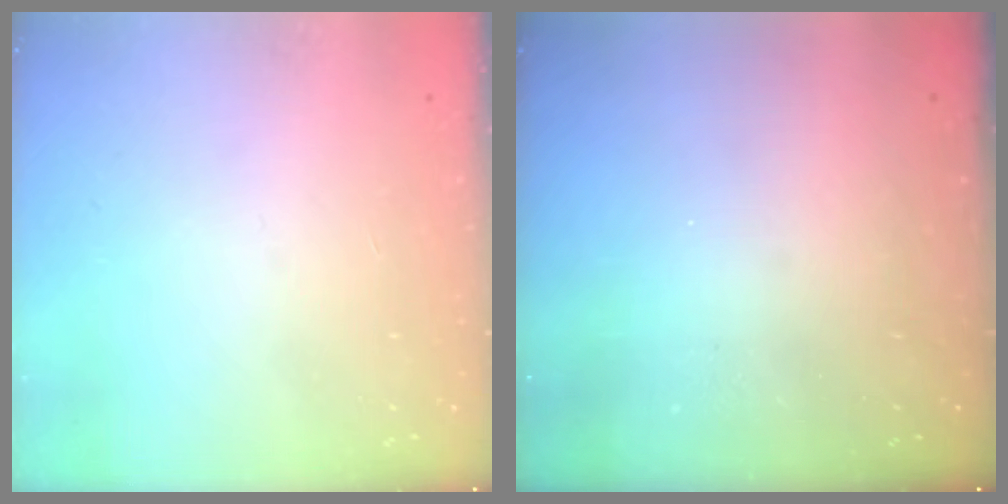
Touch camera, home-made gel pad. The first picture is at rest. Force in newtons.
{"total": 0.0}